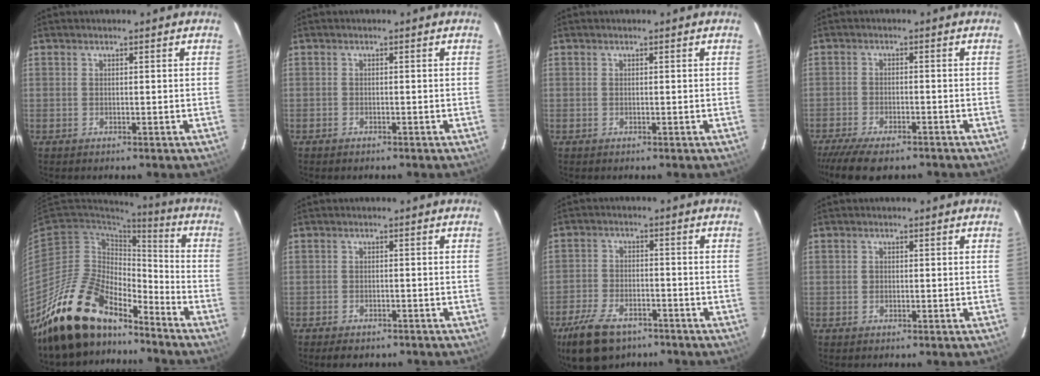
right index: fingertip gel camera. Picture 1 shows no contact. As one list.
[{"total": 1.0, "force": [-0.8, 0.5, 0.1], "torque": [-0.007, 0.002, -0.014]}, {"total": 0.0}, {"total": 10.5, "force": [-8.7, 3.0, 5.1], "torque": [-0.124, -0.031, -0.146]}, {"total": 19.0, "force": [-15.5, 7.6, 7.8], "torque": [-0.151, 0.010, -0.267]}, {"total": 5.1, "force": [-4.1, 2.3, 2.0], "torque": [-0.047, -0.004, -0.056]}, {"total": 12.1, "force": [-8.4, 6.1, 6.1], "torque": [-0.152, -0.008, -0.147]}, {"total": 0.9, "force": [-0.2, 0.8, 0.2], "torque": [-0.001, 0.001, -0.005]}]